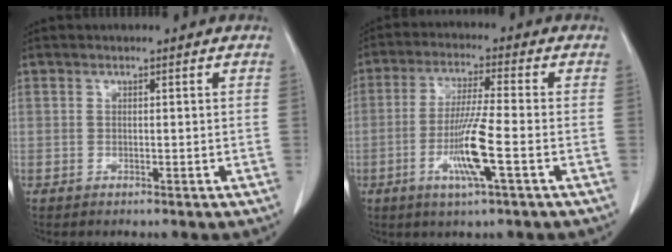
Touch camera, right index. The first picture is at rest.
{"total": 8.9, "force": [-2.7, -0.3, 8.4], "torque": [-0.164, -0.011, -0.053]}